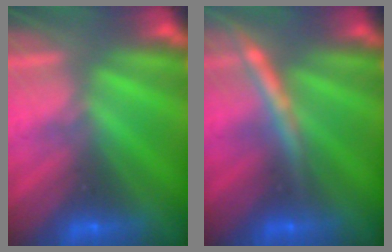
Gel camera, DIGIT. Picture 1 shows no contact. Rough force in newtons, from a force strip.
{"total": 2.8}